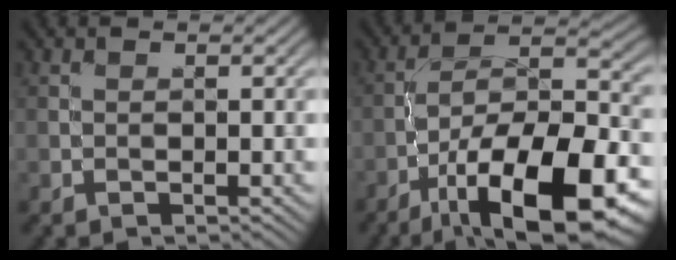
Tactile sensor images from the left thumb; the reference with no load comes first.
{"total": 18.2, "force": [-9.7, 6.6, 13.9], "torque": [-0.219, -0.005, -0.167]}